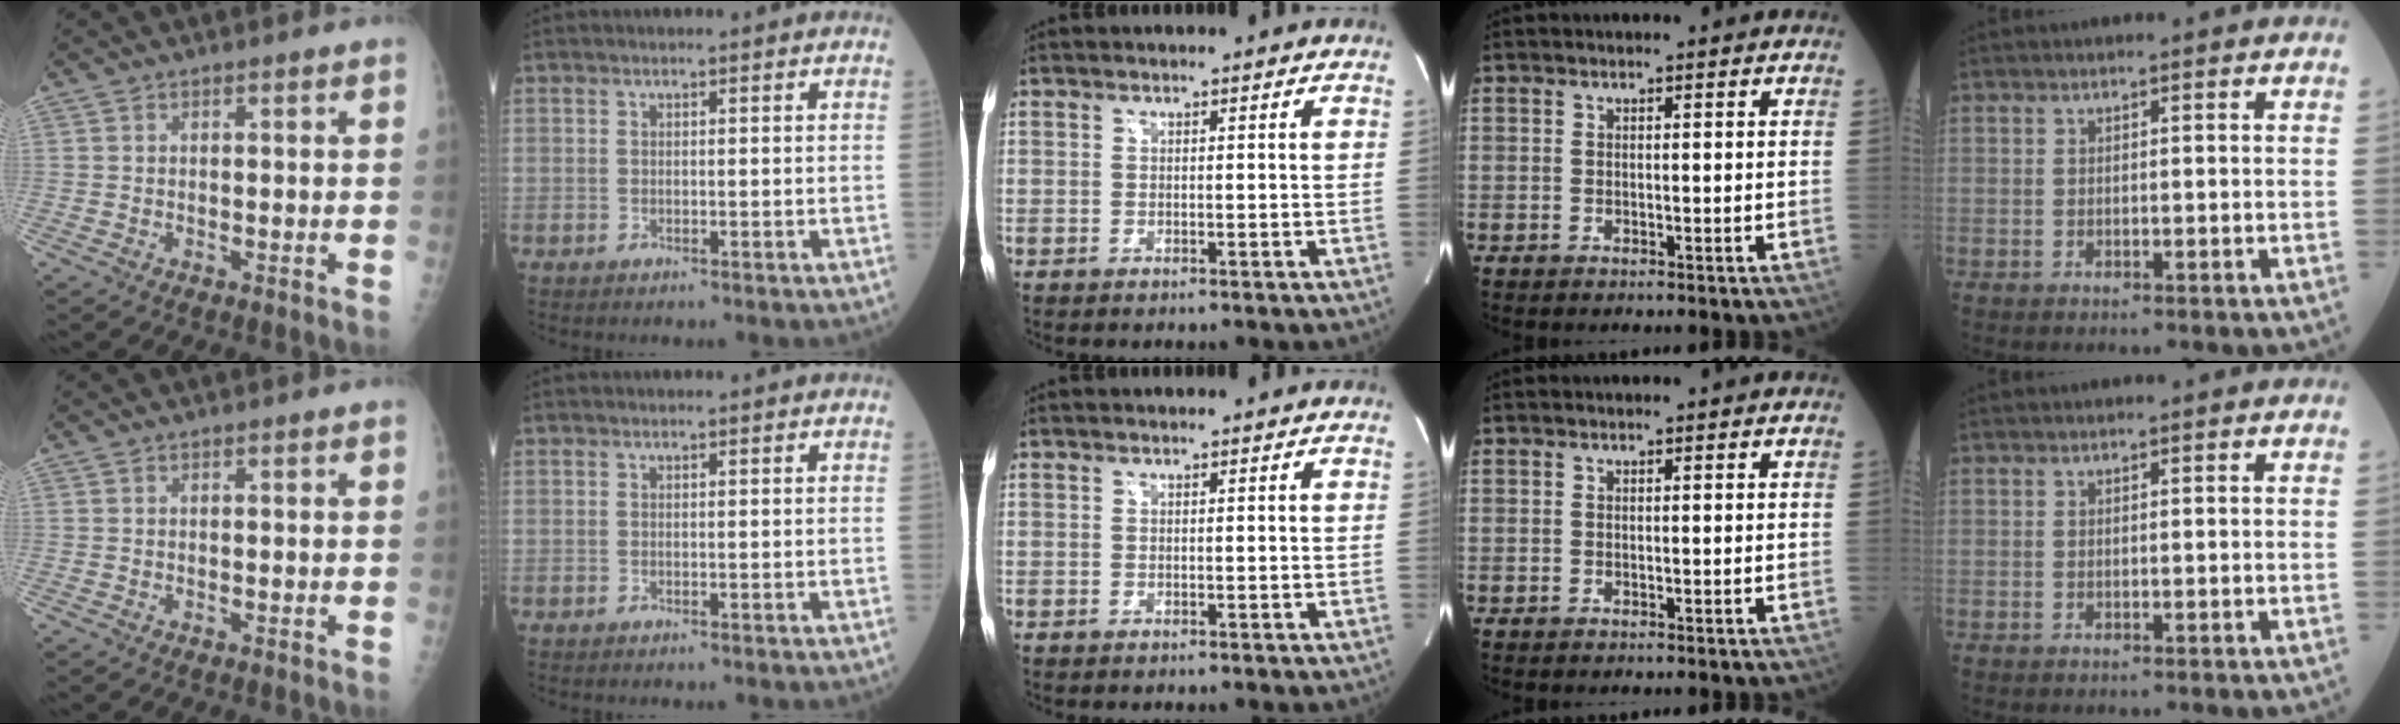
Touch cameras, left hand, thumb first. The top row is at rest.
{}